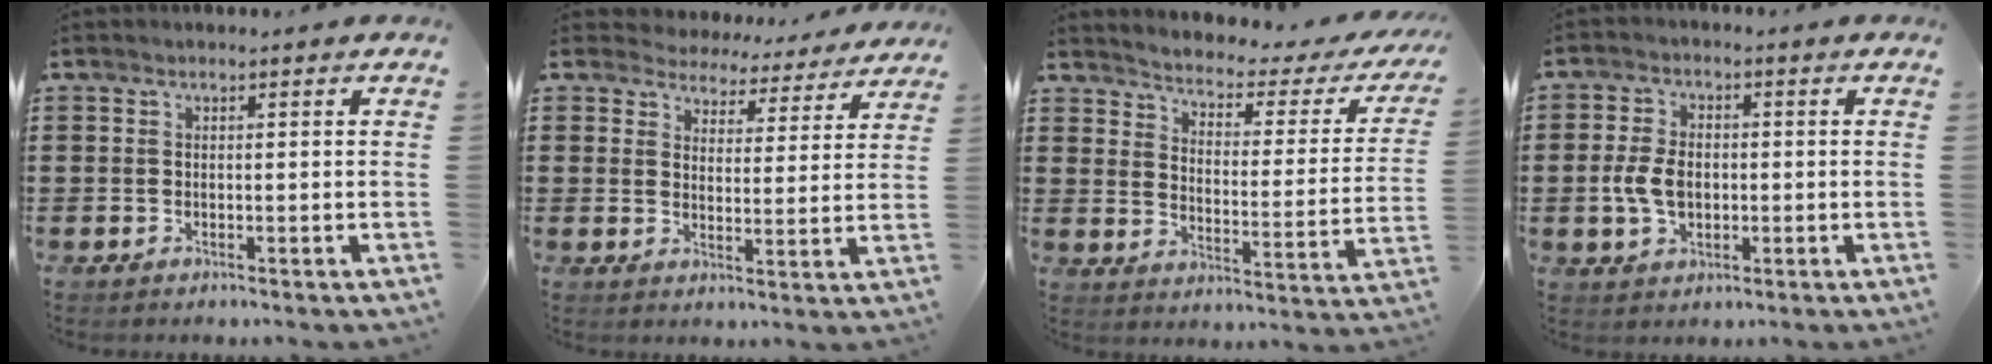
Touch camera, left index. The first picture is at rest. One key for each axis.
{"total": 4.5, "fx": 4.4, "fy": 0.9, "fz": -0.2, "tx": -0.015, "ty": -0.036, "tz": 0.073}
{"total": 2.2, "fx": 1.9, "fy": 0.3, "fz": 1.0, "tx": -0.036, "ty": -0.023, "tz": 0.021}
{"total": 5.5, "fx": -0.5, "fy": 3.5, "fz": 4.1, "tx": -0.101, "ty": 0.002, "tz": -0.015}